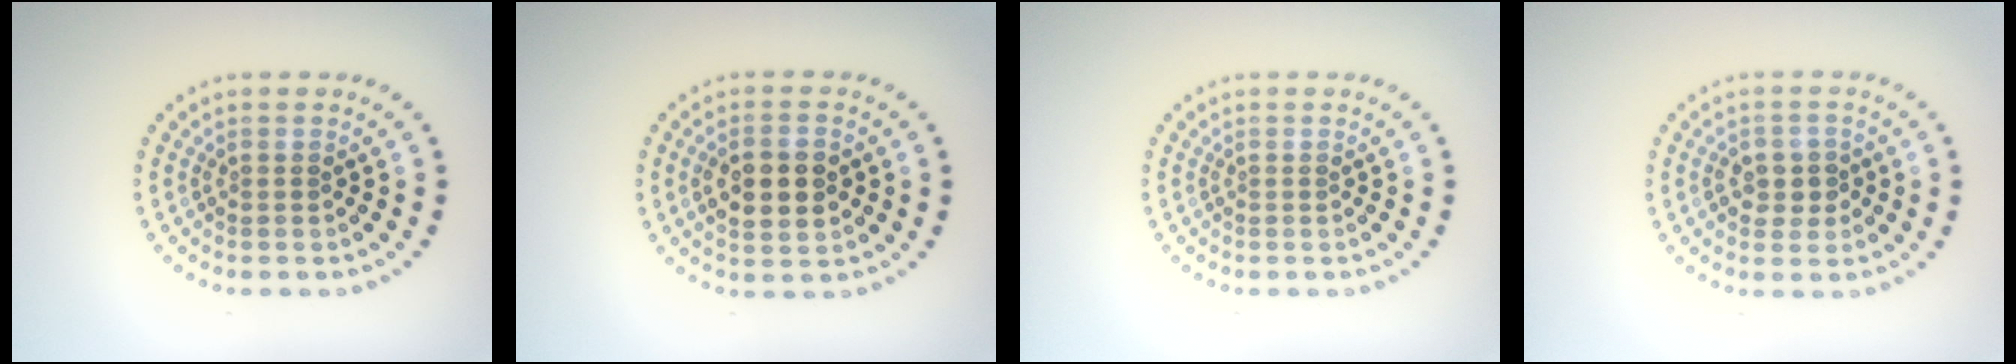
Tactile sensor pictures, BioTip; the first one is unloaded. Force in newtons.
{"total": 4.3, "press": 4.3, "slide": 0.3}
{"total": 0.0}
{"total": 2.2, "press": 2.2, "slide": 0.2}